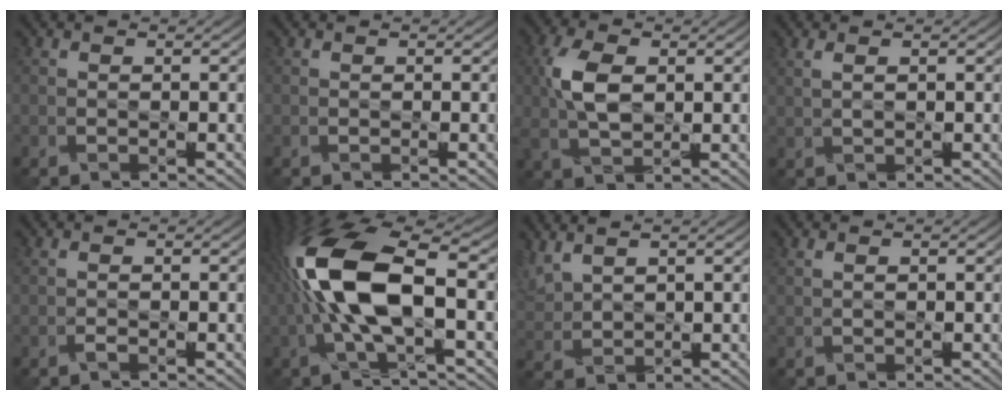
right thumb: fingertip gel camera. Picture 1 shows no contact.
{"total": 0.0}
{"total": 6.4, "force": [1.1, 3.6, 5.2], "torque": [-0.124, 0.007, 0.020]}
{"total": 1.4, "force": [0.7, 0.3, 1.1], "torque": [-0.033, 0.001, 0.018]}
{"total": 0.7, "force": [-0.3, 0.1, 0.6], "torque": [-0.015, 0.001, -0.005]}
{"total": 13.6, "force": [-0.5, 5.3, 12.5], "torque": [-0.298, 0.013, -0.016]}
{"total": 4.5, "force": [3.0, 2.0, 2.6], "torque": [-0.077, 0.009, 0.067]}
{"total": 0.8, "force": [0.4, 0.2, 0.6], "torque": [-0.018, 0.003, 0.011]}